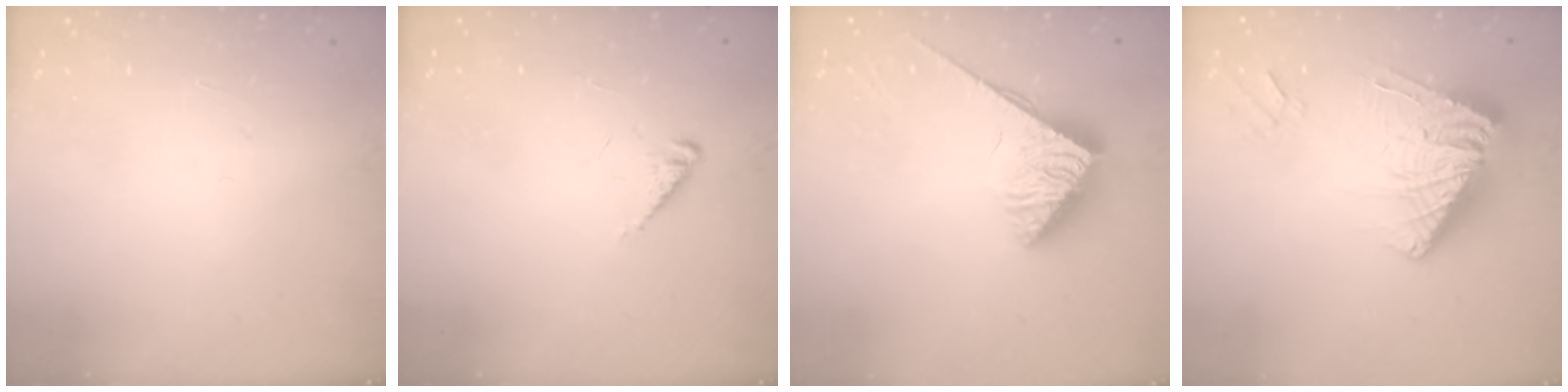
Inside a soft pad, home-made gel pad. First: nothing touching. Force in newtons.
{"total": 2.7, "press": 2.6, "slide": 0.4}
{"total": 3.9, "press": 3.9, "slide": 0.5}
{"total": 14.2, "press": 14.1, "slide": 1.6}